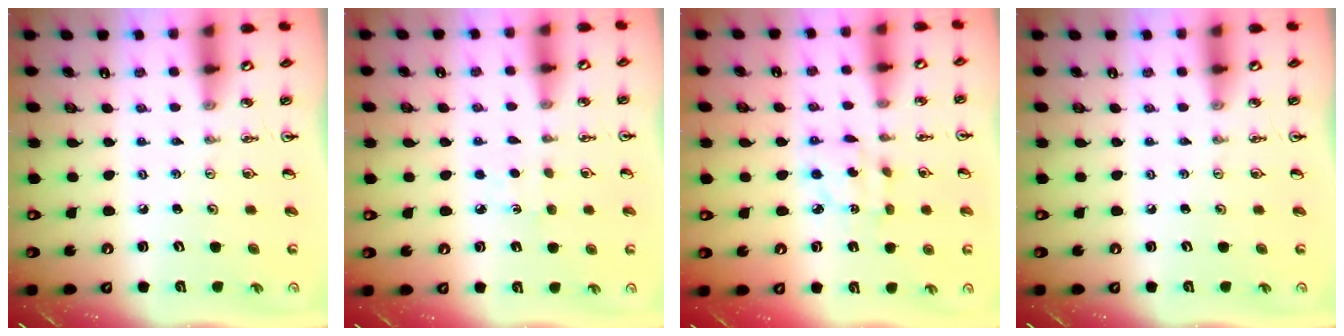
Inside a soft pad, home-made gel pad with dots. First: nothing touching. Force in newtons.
{"total": 3.8, "press": 3.8, "slide": 0.5}
{"total": 3.3, "press": 3.3, "slide": 0.2}
{"total": 0.0}